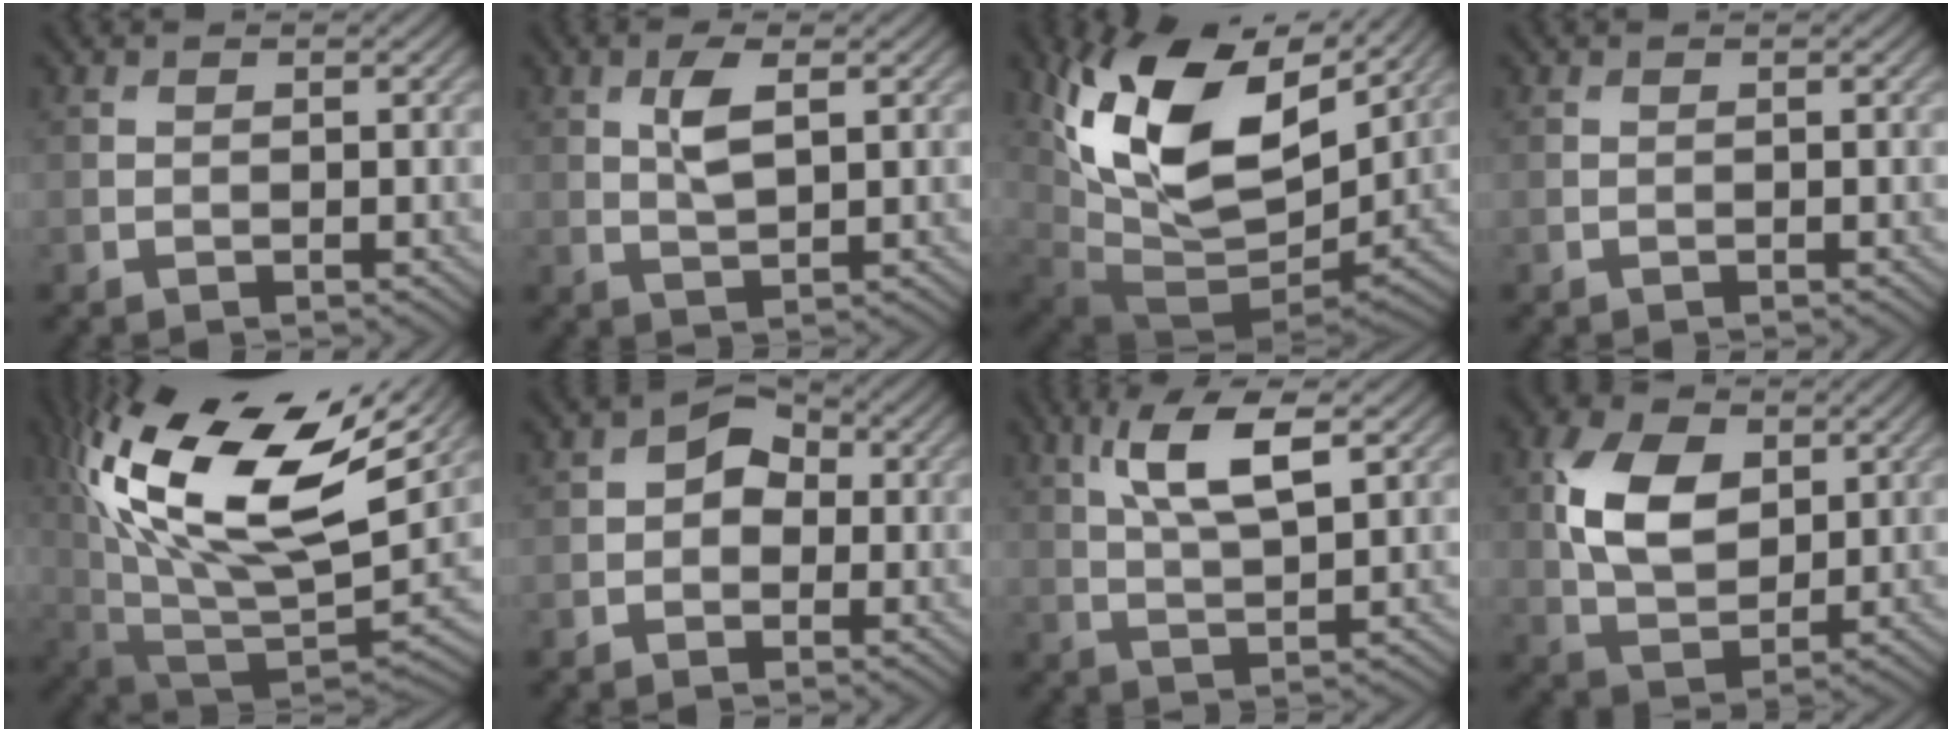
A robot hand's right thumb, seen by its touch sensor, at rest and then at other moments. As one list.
[{"total": 3.9, "force": [1.1, 1.5, 3.4], "torque": [-0.075, 0.001, 0.024]}, {"total": 17.0, "force": [7.5, 9.4, 12.1], "torque": [-0.265, 0.012, 0.148]}, {"total": 0.0}, {"total": 21.4, "force": [8.5, 10.1, 16.9], "torque": [-0.336, 0.018, 0.143]}, {"total": 4.2, "force": [0.2, 3.2, 2.7], "torque": [-0.036, 0.006, -0.012]}, {"total": 8.3, "force": [3.5, 2.6, 7.0], "torque": [-0.140, 0.009, 0.066]}, {"total": 9.2, "force": [2.5, 5.9, 6.6], "torque": [-0.149, 0.008, 0.047]}]